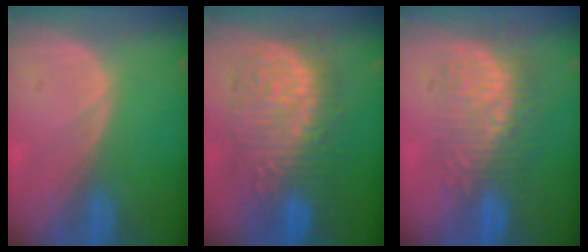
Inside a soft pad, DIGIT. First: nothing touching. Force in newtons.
{"total": 12.1, "press": 12.0, "slide": 1.1}
{"total": 9.4, "press": 8.5, "slide": 4.0}